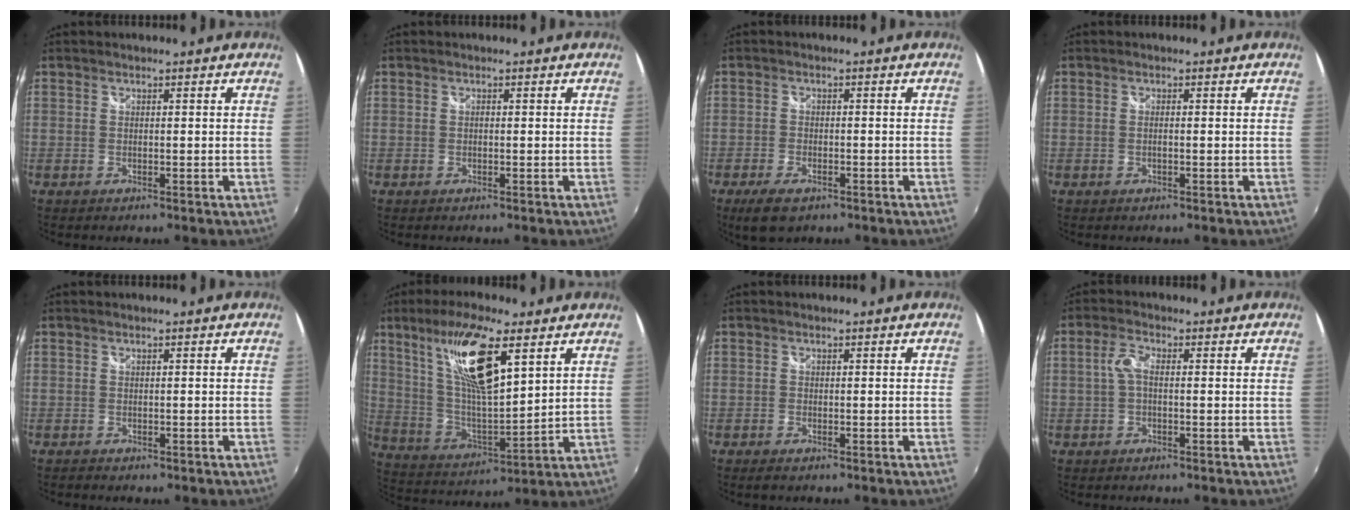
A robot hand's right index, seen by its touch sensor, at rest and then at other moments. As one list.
[{"total": 0.0}, {"total": 5.9, "force": [-3.9, 2.7, 3.5], "torque": [-0.088, -0.018, -0.067]}, {"total": 0.8, "force": [-0.2, 0.0, 0.7], "torque": [-0.015, 0.000, -0.006]}, {"total": 1.3, "force": [-1.0, 0.7, 0.4], "torque": [-0.012, -0.004, -0.013]}, {"total": 16.9, "force": [8.8, 4.2, 13.8], "torque": [-0.255, 0.008, 0.177]}, {"total": 1.3, "force": [-1.0, 0.6, 0.6], "torque": [-0.013, -0.008, -0.021]}, {"total": 3.0, "force": [-0.2, 1.2, 2.7], "torque": [-0.058, 0.007, -0.002]}]